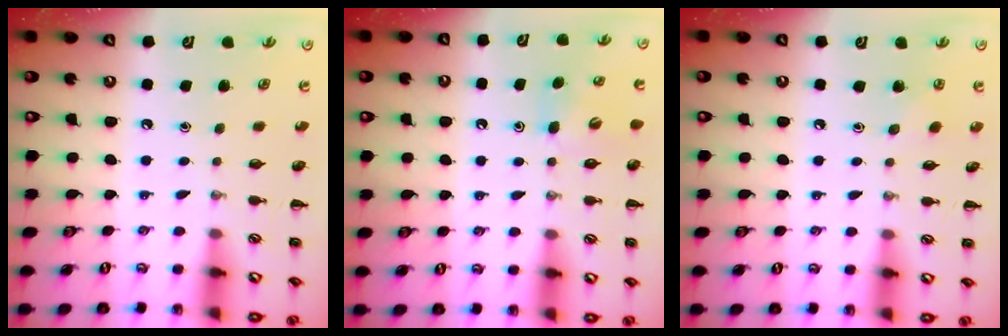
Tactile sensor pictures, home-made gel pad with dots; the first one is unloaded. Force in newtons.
{"total": 4.7, "press": 4.6, "slide": 1.1}
{"total": 3.0, "press": 2.9, "slide": 0.9}